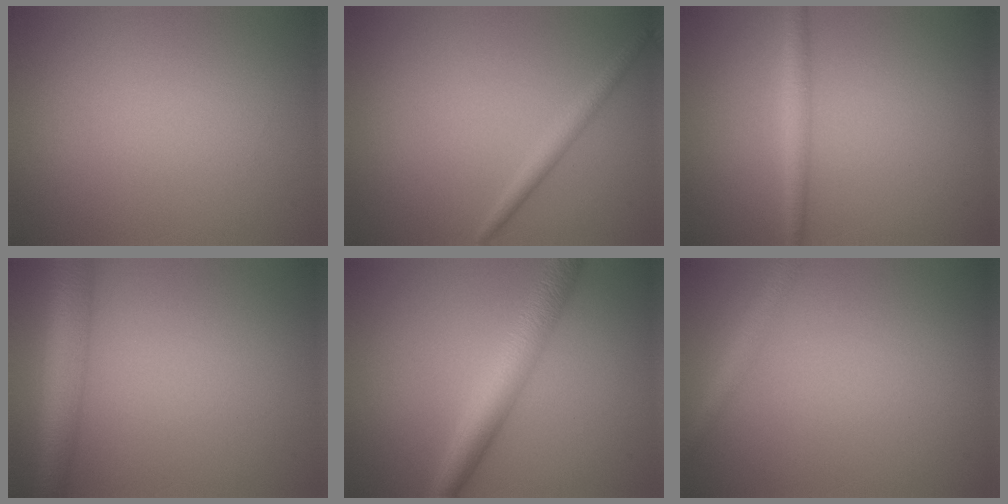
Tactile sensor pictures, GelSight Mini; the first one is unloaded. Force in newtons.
{"total": 1.5, "press": 1.5, "slide": 0.1}
{"total": 2.0, "press": 2.0, "slide": 0.1}
{"total": 5.0, "press": 5.0, "slide": 0.2}
{"total": 4.5, "press": 4.5, "slide": 0.1}
{"total": 2.4, "press": 2.4, "slide": 0.2}